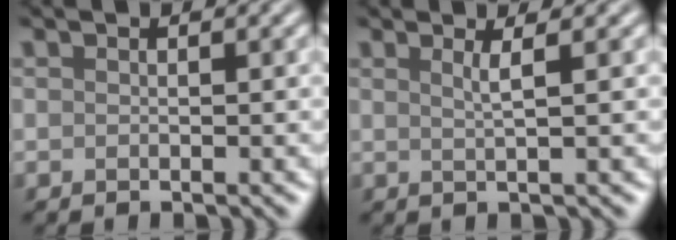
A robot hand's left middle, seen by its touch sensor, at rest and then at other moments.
{"total": 1.8, "force": [0.6, 0.5, 1.6], "torque": [-0.022, 0.001, 0.006]}